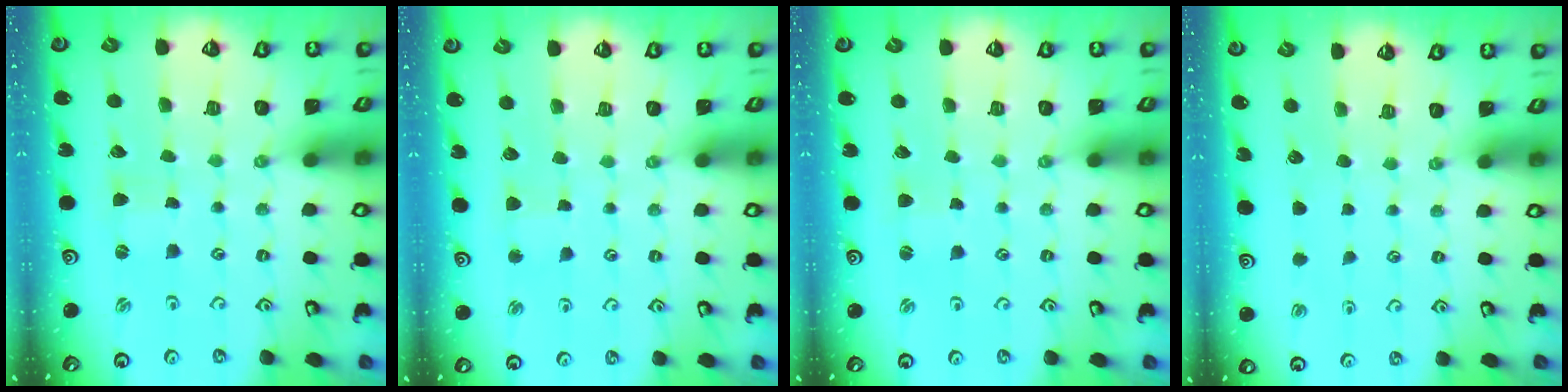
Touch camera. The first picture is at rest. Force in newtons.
{"total": 2.6, "press": 2.6, "slide": 0.2}
{"total": 0.7, "press": 0.7, "slide": 0.1}
{"total": 0.0}